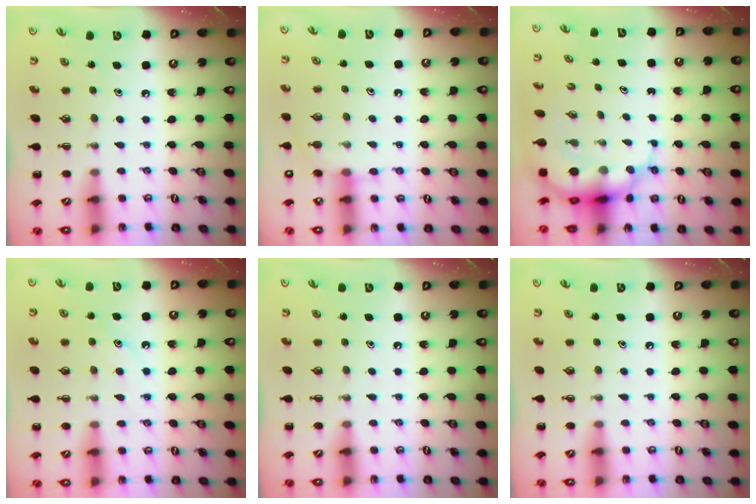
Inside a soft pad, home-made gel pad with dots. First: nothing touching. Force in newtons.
{"total": 6.2, "press": 6.1, "slide": 1.3}
{"total": 8.2, "press": 7.7, "slide": 2.8}
{"total": 9.9, "press": 9.8, "slide": 1.1}
{"total": 0.0}
{"total": 0.0}